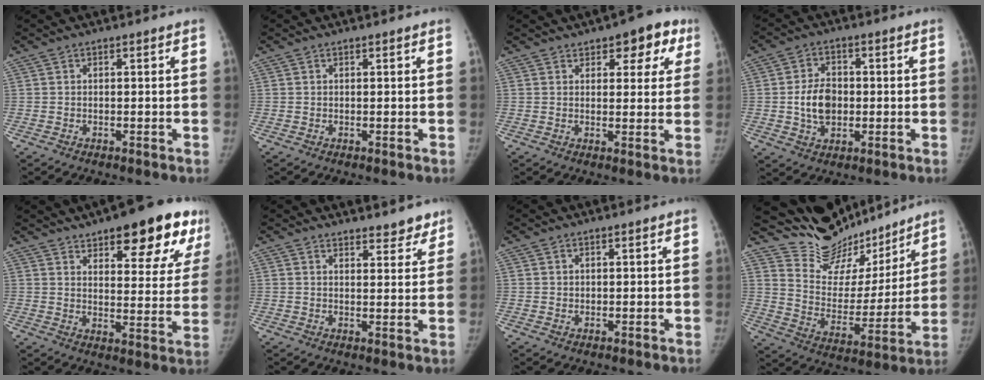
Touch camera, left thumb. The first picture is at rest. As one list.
[{"total": 0.0}, {"total": 8.0, "force": [4.4, 4.3, 5.1], "torque": [-0.018, -0.011, 0.049]}, {"total": 7.8, "force": [-0.4, 5.6, 5.4], "torque": [-0.080, 0.005, -0.005]}, {"total": 19.8, "force": [11.8, 6.9, 14.3], "torque": [-0.148, -0.040, 0.161]}, {"total": 5.7, "force": [5.0, 2.2, 1.7], "torque": [0.007, -0.029, 0.063]}, {"total": 0.8, "force": [0.5, 0.7, 0.1], "torque": [0.008, -0.003, 0.006]}, {"total": 19.3, "force": [17.7, 6.8, 4.0], "torque": [-0.018, -0.121, 0.284]}]